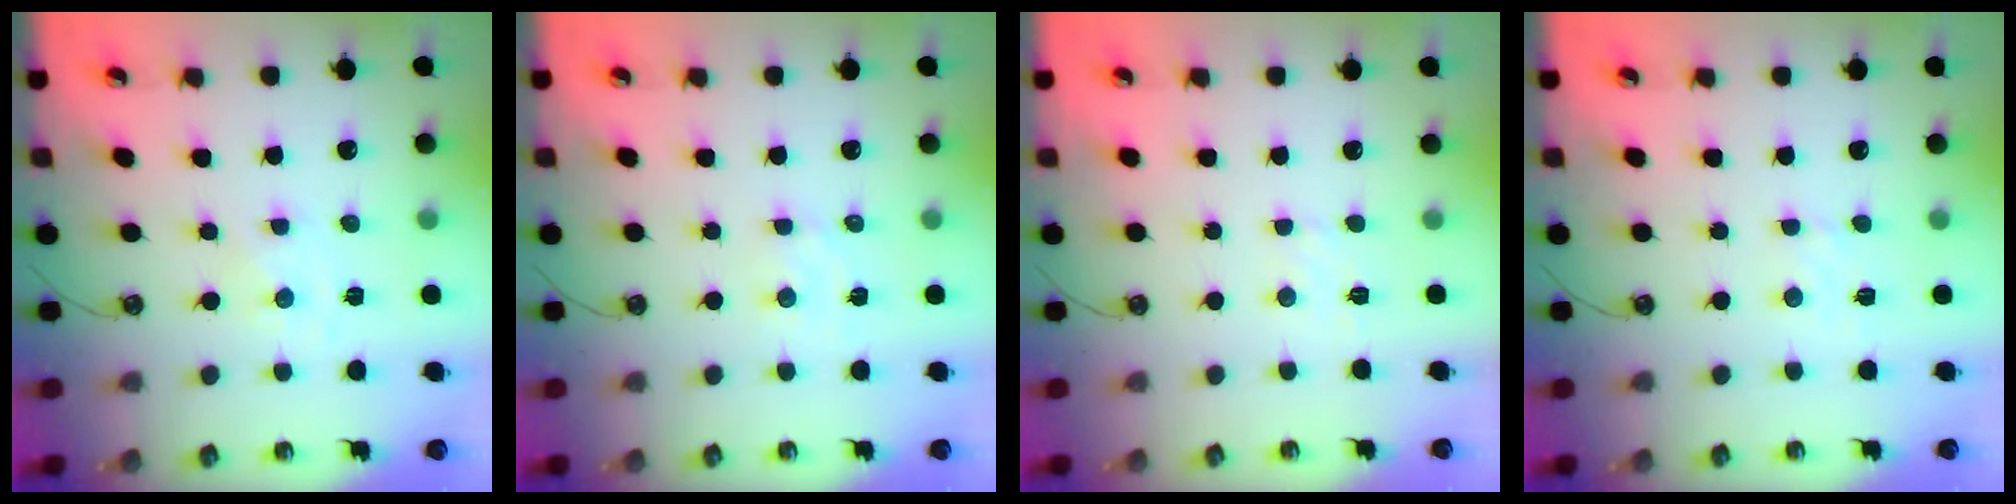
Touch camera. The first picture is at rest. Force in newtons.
{"total": 2.1, "press": 2.0, "slide": 0.5}
{"total": 5.1, "press": 5.0, "slide": 0.6}
{"total": 2.4, "press": 2.4, "slide": 0.4}